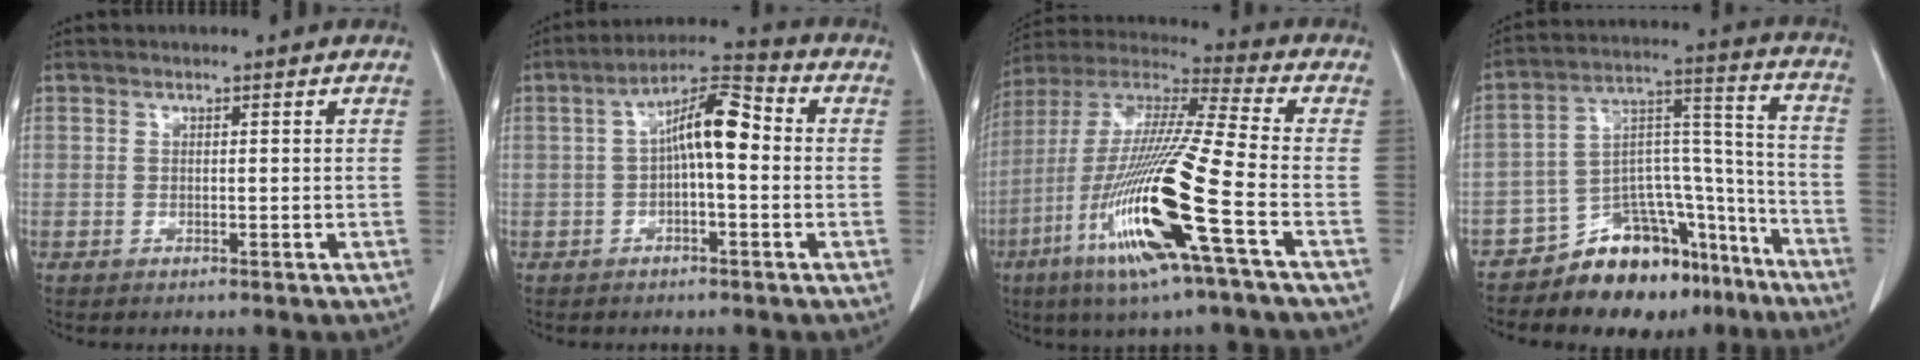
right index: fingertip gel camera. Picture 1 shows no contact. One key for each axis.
{"total": 8.4, "fx": 0.2, "fy": 2.2, "fz": 8.1, "tx": -0.141, "ty": 0.033, "tz": -0.001}
{"total": 20.8, "fx": -7.7, "fy": 0.1, "fz": 19.3, "tx": -0.415, "ty": -0.034, "tz": -0.155}
{"total": 16.8, "fx": -12.9, "fy": 7.4, "fz": 7.9, "tx": -0.096, "ty": 0.070, "tz": -0.201}